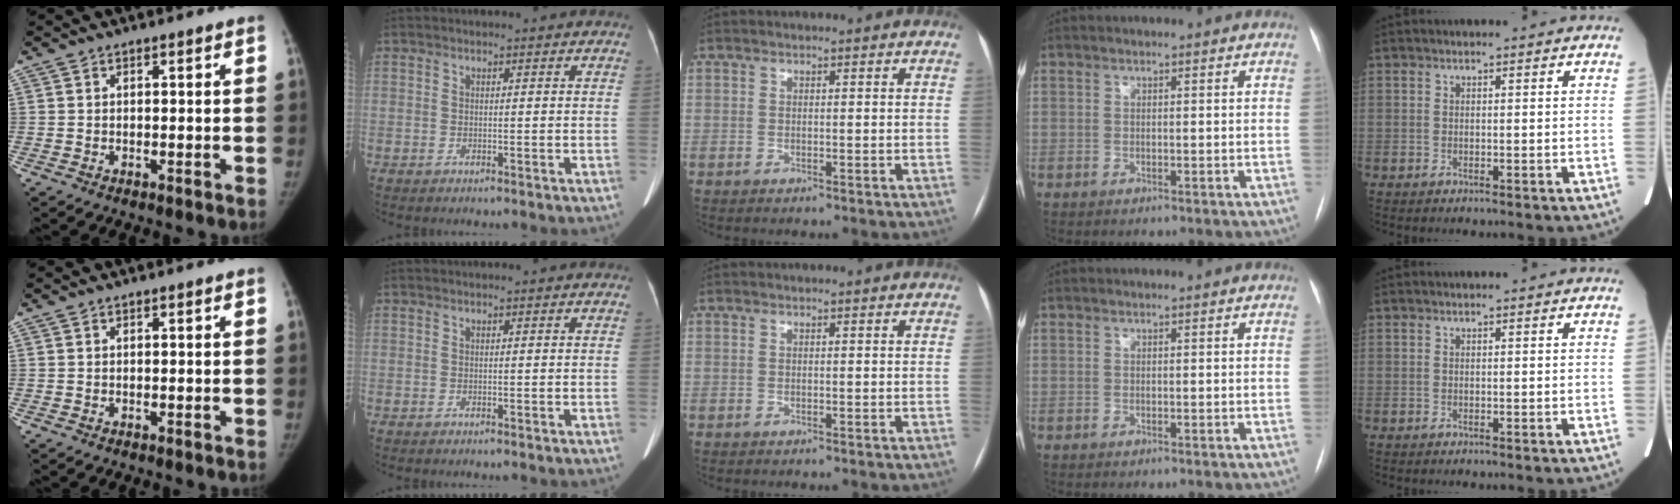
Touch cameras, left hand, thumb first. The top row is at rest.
{}